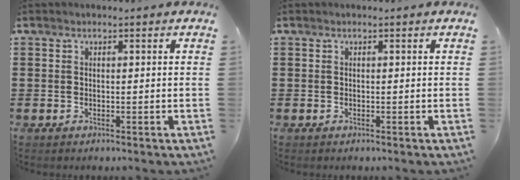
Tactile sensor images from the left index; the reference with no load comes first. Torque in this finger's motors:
{"motor_torque": [-0.02, 0.00, 0.00, -0.01]}